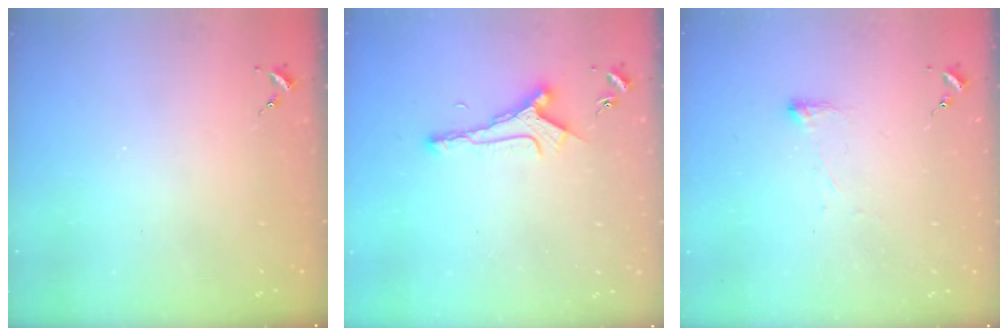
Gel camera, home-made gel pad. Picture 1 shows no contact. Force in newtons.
{"total": 6.9, "press": 6.8, "slide": 1.0}
{"total": 2.8, "press": 2.7, "slide": 0.8}